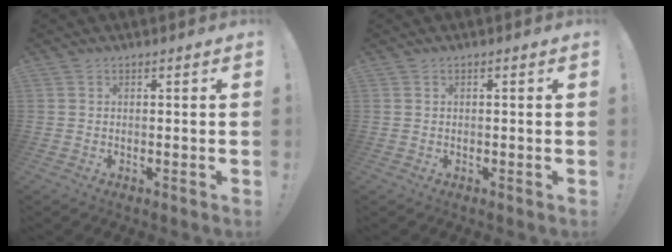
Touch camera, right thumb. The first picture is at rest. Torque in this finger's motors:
{"motor_torque": [-0.08, 0.10, 0.07, -0.15, 0.05]}